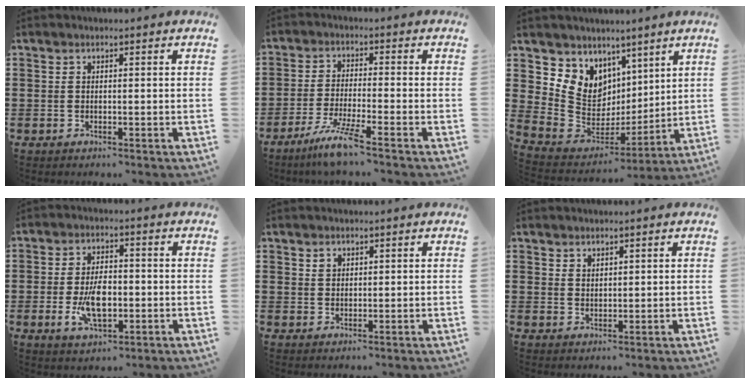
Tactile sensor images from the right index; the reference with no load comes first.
{"total": 6.4, "force": [-4.7, -0.3, 4.4], "torque": [-0.096, -0.019, -0.090]}
{"total": 8.8, "force": [4.4, 7.6, 1.2], "torque": [-0.068, -0.050, 0.092]}
{"total": 7.4, "force": [-1.3, 3.8, 6.3], "torque": [-0.128, -0.004, -0.028]}
{"total": 0.9, "force": [0.6, 0.6, 0.3], "torque": [-0.007, 0.003, 0.012]}
{"total": 1.8, "force": [1.6, 0.8, 0.0], "torque": [-0.003, 0.003, 0.032]}